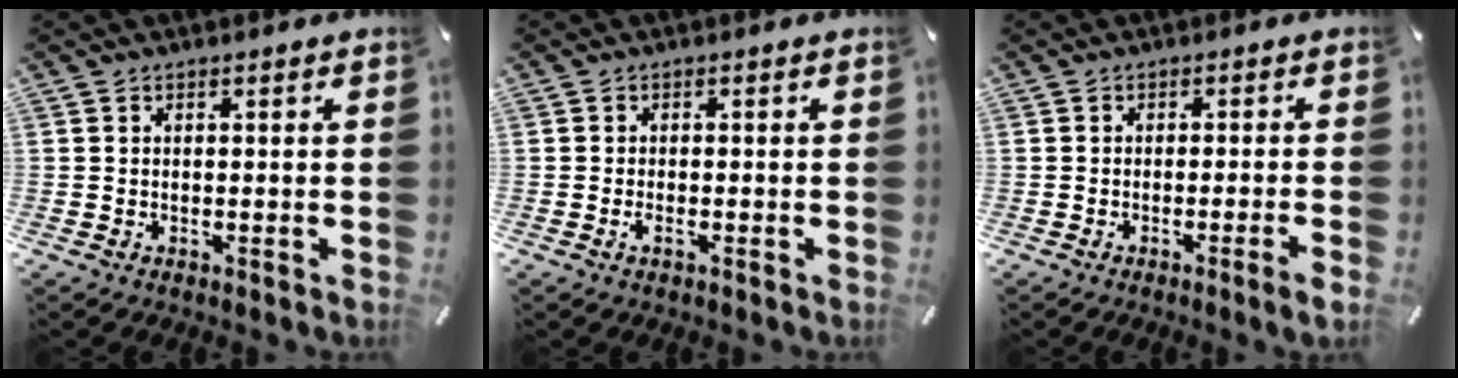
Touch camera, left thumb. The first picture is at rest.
{"total": 1.5, "force": [-0.6, 0.6, 1.2], "torque": [-0.022, 0.001, -0.012]}
{"total": 3.4, "force": [-1.5, 0.1, 3.1], "torque": [-0.047, -0.007, -0.022]}